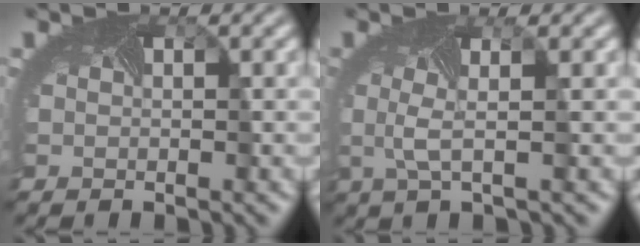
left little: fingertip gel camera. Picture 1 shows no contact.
{"total": 1.8, "force": [0.0, -0.2, 1.8], "torque": [-0.045, 0.001, -0.001]}